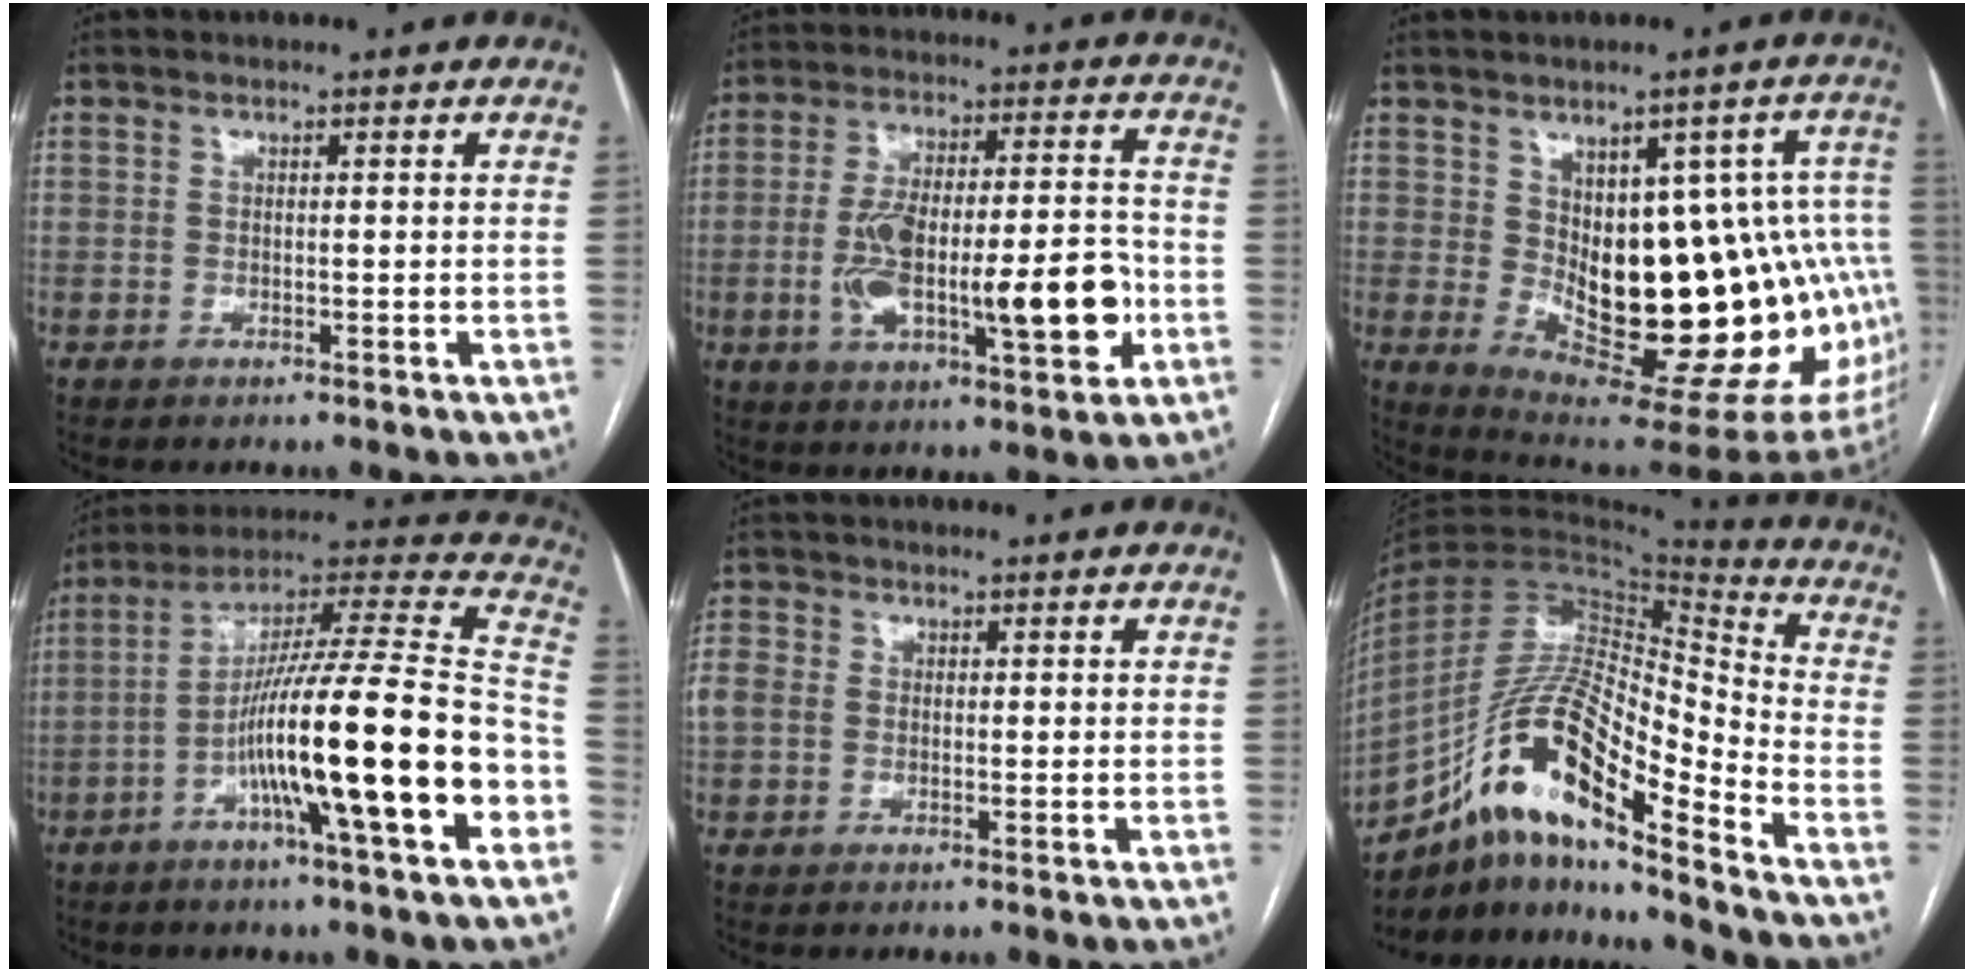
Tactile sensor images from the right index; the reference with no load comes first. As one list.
[{"total": 18.0, "force": [-4.1, 4.8, 16.8], "torque": [-0.282, 0.018, -0.057]}, {"total": 23.1, "force": [-0.8, 8.8, 21.4], "torque": [-0.195, 0.018, 0.019]}, {"total": 23.1, "force": [-7.7, 0.4, 21.8], "torque": [-0.323, 0.001, -0.134]}, {"total": 3.7, "force": [-0.1, 3.2, 1.8], "torque": [-0.056, 0.021, 0.000]}, {"total": 17.8, "force": [-10.7, 3.3, 13.8], "torque": [-0.262, 0.016, -0.187]}]